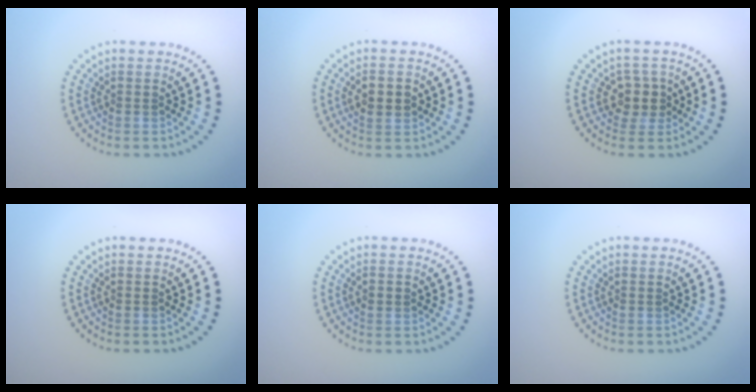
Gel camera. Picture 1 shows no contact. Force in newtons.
{"total": 2.5, "press": 2.4, "slide": 0.2}
{"total": 2.5, "press": 2.2, "slide": 1.2}
{"total": 0.0}
{"total": 1.1, "press": 1.1, "slide": 0.1}
{"total": 0.0}